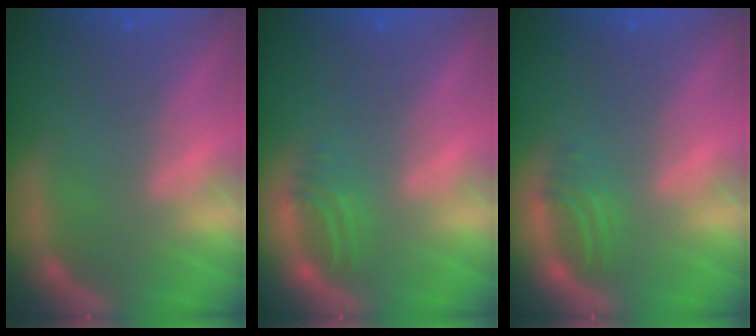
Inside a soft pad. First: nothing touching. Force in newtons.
{"total": 2.0}
{"total": 2.0}